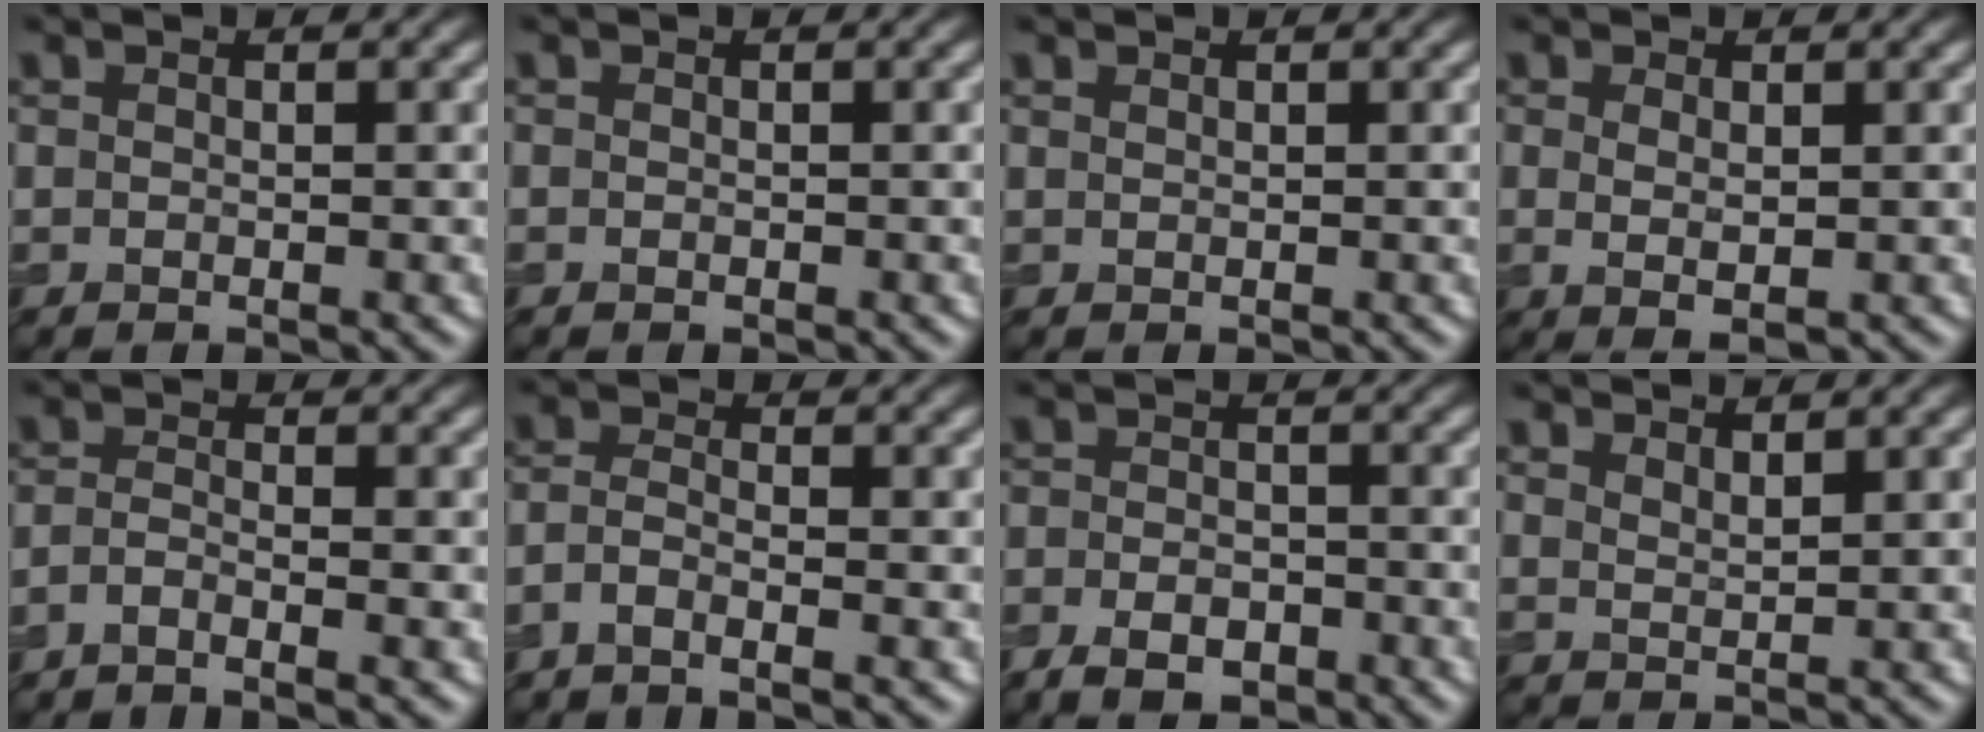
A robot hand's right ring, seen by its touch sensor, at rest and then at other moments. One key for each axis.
{"total": 0.0}
{"total": 0.0}
{"total": 1.6, "fx": 0.2, "fy": 0.4, "fz": 1.6, "tx": -0.030, "ty": -0.005, "tz": 0.006}
{"total": 1.7, "fx": -1.2, "fy": 0.3, "fz": 1.1, "tx": -0.025, "ty": -0.005, "tz": -0.031}
{"total": 2.2, "fx": -1.5, "fy": 0.6, "fz": 1.5, "tx": -0.034, "ty": -0.001, "tz": -0.038}
{"total": 4.0, "fx": -2.5, "fy": 2.1, "fz": 2.3, "tx": -0.036, "ty": -0.003, "tz": -0.048}
{"total": 1.8, "fx": 1.7, "fy": 0.3, "fz": 0.6, "tx": -0.010, "ty": 0.001, "tz": 0.030}